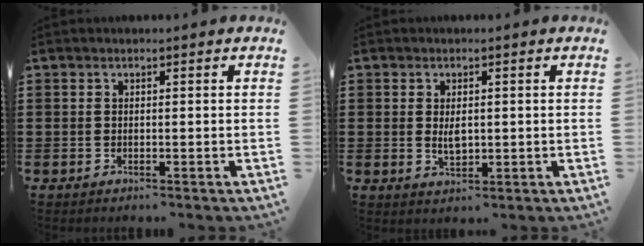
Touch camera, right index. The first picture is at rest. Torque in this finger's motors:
{"motor_torque": [1.06, 1.08, 0.01, 0.00]}